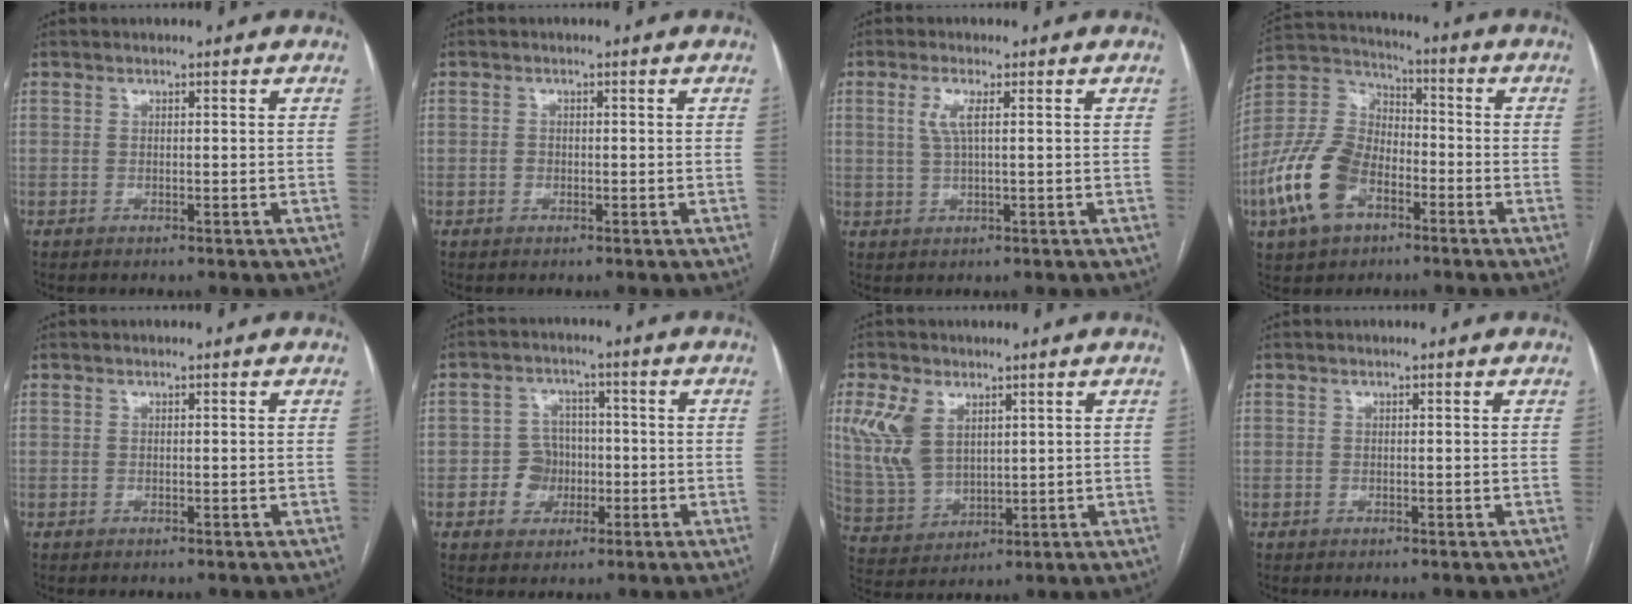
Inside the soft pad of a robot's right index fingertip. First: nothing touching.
{"total": 0.8, "force": [-0.2, 0.7, 0.3], "torque": [-0.004, 0.003, -0.005]}
{"total": 3.2, "force": [0.9, 0.5, 3.0], "torque": [-0.069, 0.002, 0.019]}
{"total": 14.9, "force": [-6.3, 9.0, 10.0], "torque": [-0.236, 0.014, -0.120]}
{"total": 0.0}
{"total": 5.3, "force": [-1.3, 4.8, 1.8], "torque": [-0.030, 0.015, -0.017]}
{"total": 9.3, "force": [3.9, 5.9, 6.1], "torque": [-0.151, 0.013, 0.092]}
{"total": 0.0}